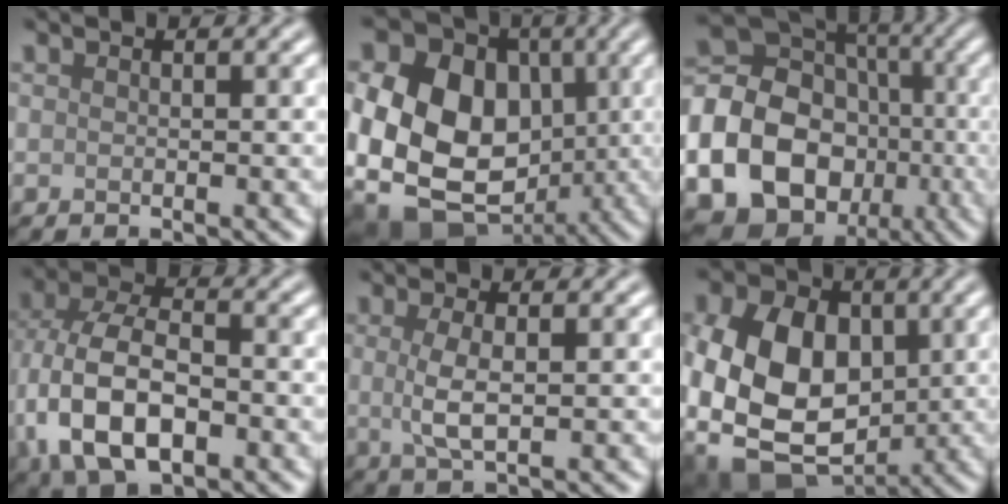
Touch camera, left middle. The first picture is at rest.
{"total": 17.6, "force": [-1.5, 14.0, 10.5], "torque": [-0.204, -0.004, -0.056]}
{"total": 24.4, "force": [-6.8, 21.5, 9.3], "torque": [-0.230, -0.033, -0.152]}
{"total": 10.6, "force": [-2.9, 6.3, 8.0], "torque": [-0.182, -0.007, -0.066]}
{"total": 3.0, "force": [0.2, 0.9, 2.8], "torque": [-0.065, -0.001, 0.003]}
{"total": 16.1, "force": [-0.4, 12.4, 10.3], "torque": [-0.197, -0.018, -0.025]}